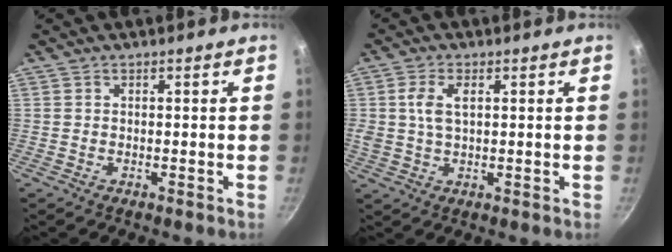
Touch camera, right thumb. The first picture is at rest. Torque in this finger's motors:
{"motor_torque": [2.40, 2.61, 0.83, 0.37, 0.22]}